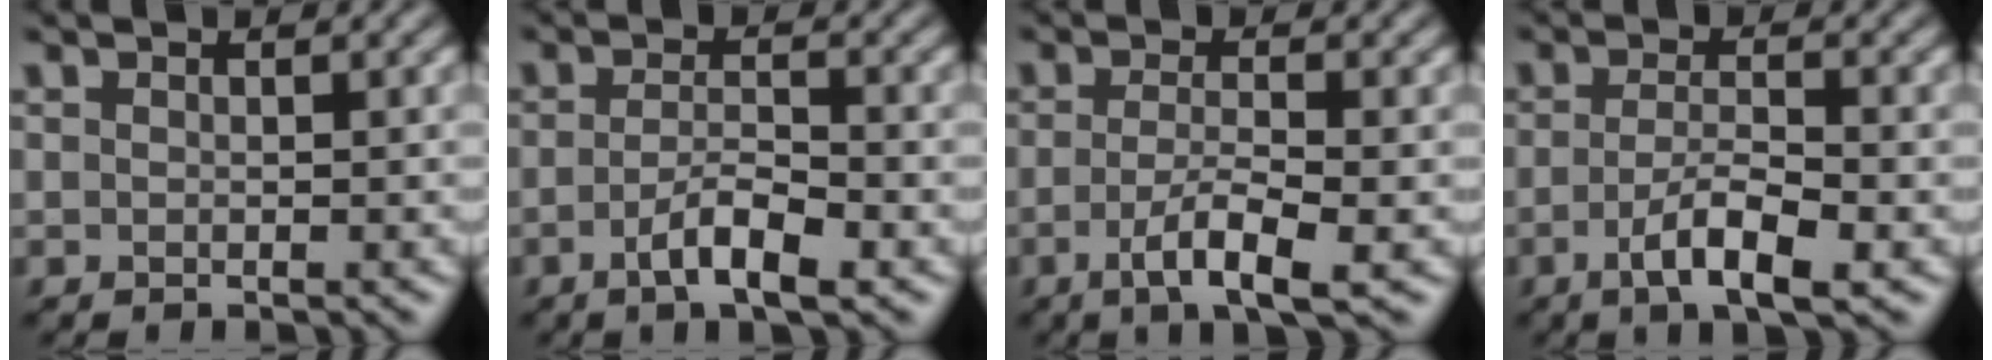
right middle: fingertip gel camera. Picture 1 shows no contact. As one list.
[{"total": 3.7, "force": [-1.7, 1.0, 3.2], "torque": [-0.061, 0.002, -0.032]}, {"total": 4.2, "force": [-1.5, 0.9, 3.9], "torque": [-0.074, -0.005, -0.030]}, {"total": 4.6, "force": [-1.9, 1.2, 4.1], "torque": [-0.075, -0.002, -0.034]}]